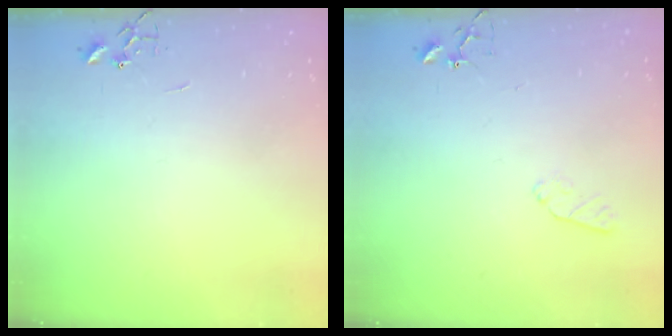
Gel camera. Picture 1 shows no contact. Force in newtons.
{"total": 5.3, "press": 5.2, "slide": 0.7}